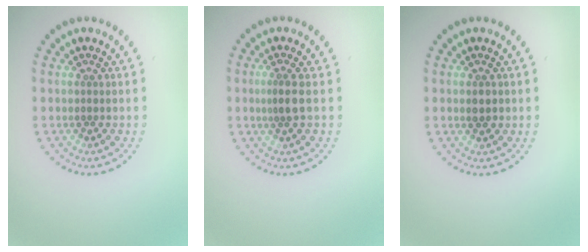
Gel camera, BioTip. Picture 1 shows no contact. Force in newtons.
{"total": 1.6, "press": 1.1, "slide": 1.1}
{"total": 1.4, "press": 1.4, "slide": 0.2}